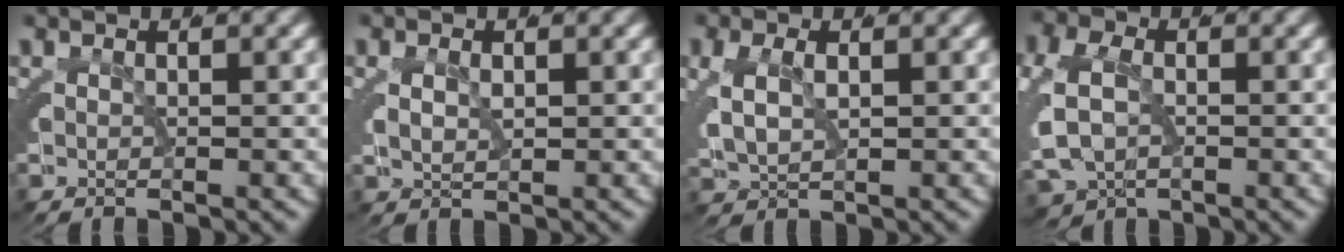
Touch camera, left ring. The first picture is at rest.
{"total": 1.0, "force": [0.0, 1.0, 0.3], "torque": [-0.015, -0.007, 0.004]}
{"total": 3.6, "force": [0.0, 3.1, 1.8], "torque": [-0.058, -0.012, 0.004]}
{"total": 6.1, "force": [-1.8, 5.2, 2.7], "torque": [-0.079, -0.028, -0.020]}